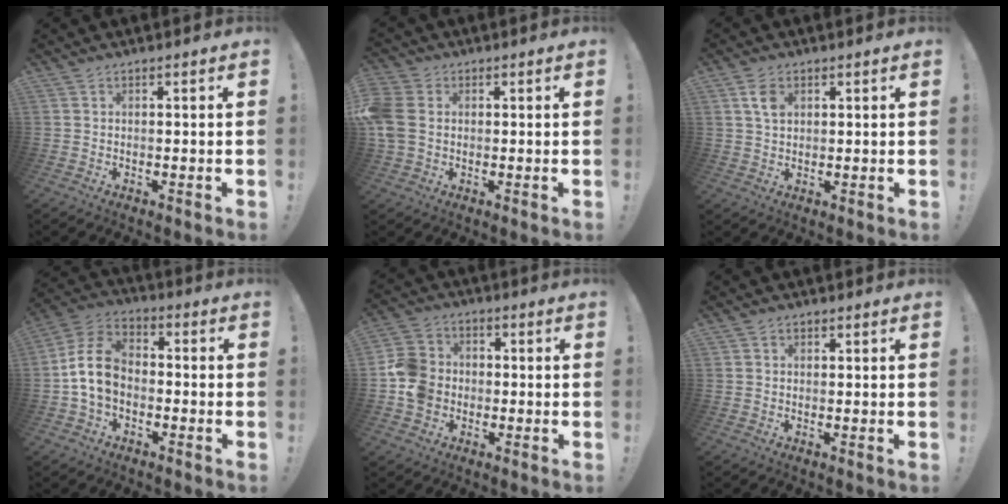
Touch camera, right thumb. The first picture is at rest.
{"total": 8.3, "force": [0.4, 6.3, 5.3], "torque": [-0.133, 0.007, 0.015]}
{"total": 4.8, "force": [1.9, 3.1, 3.1], "torque": [-0.048, 0.001, 0.035]}
{"total": 12.4, "force": [-1.6, 8.8, 8.5], "torque": [-0.151, 0.026, -0.024]}
{"total": 11.4, "force": [-2.6, 9.9, 5.0], "torque": [-0.096, 0.034, -0.046]}
{"total": 0.7, "force": [0.3, 0.6, 0.3], "torque": [-0.003, 0.001, 0.006]}